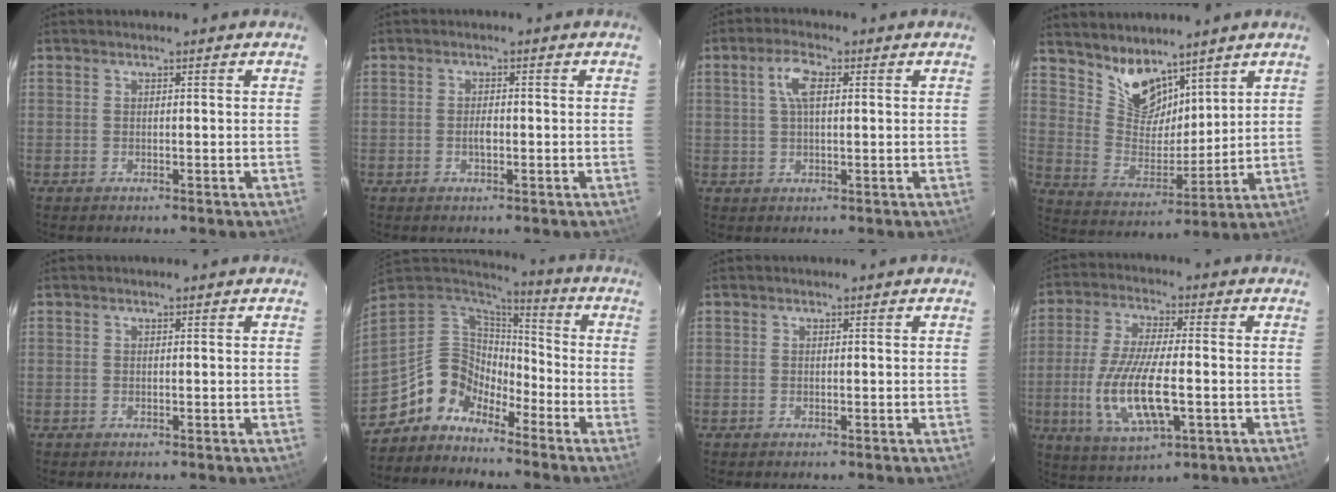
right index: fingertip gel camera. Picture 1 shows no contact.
{"total": 1.7, "force": [-0.5, 0.8, 1.5], "torque": [-0.029, 0.002, -0.010]}
{"total": 4.7, "force": [1.3, 1.9, 4.1], "torque": [-0.079, 0.011, 0.024]}
{"total": 10.3, "force": [8.0, 5.2, 3.9], "torque": [-0.073, 0.003, 0.164]}
{"total": 0.0}
{"total": 10.9, "force": [-8.6, 6.3, 2.5], "torque": [-0.053, 0.036, -0.175]}
{"total": 0.0}
{"total": 14.0, "force": [-3.1, 4.2, 12.9], "torque": [-0.267, -0.015, -0.055]}